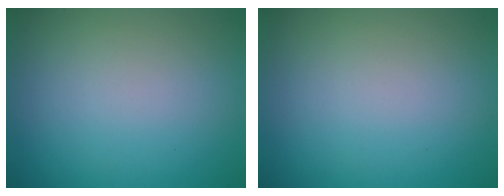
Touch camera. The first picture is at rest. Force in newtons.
{"total": 0.0}